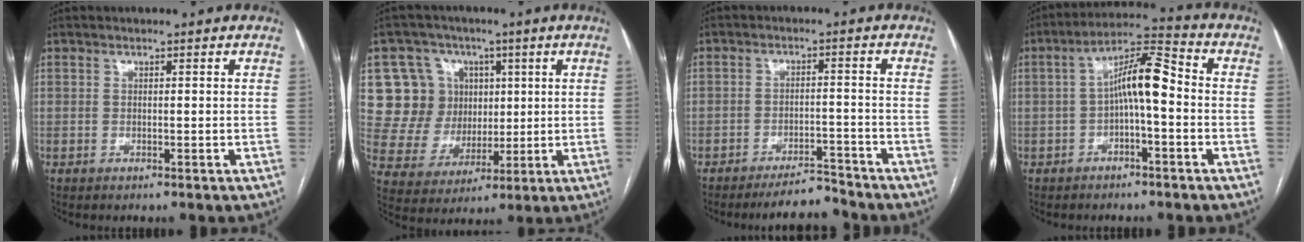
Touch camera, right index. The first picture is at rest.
{"total": 12.4, "force": [4.0, 11.3, 3.2], "torque": [-0.074, 0.050, 0.087]}
{"total": 5.1, "force": [-5.0, 0.7, 1.0], "torque": [-0.008, -0.002, -0.080]}
{"total": 8.5, "force": [-0.7, 1.8, 8.2], "torque": [-0.144, 0.034, -0.014]}